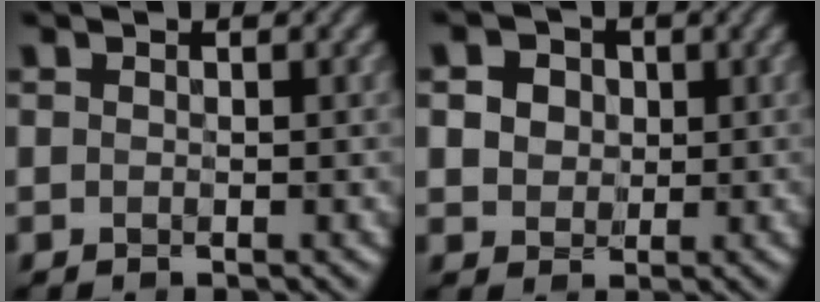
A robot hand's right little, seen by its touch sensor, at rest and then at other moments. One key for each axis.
{"total": 5.8, "fx": 2.1, "fy": 4.5, "fz": 2.9, "tx": -0.078, "ty": 0.016, "tz": 0.029}